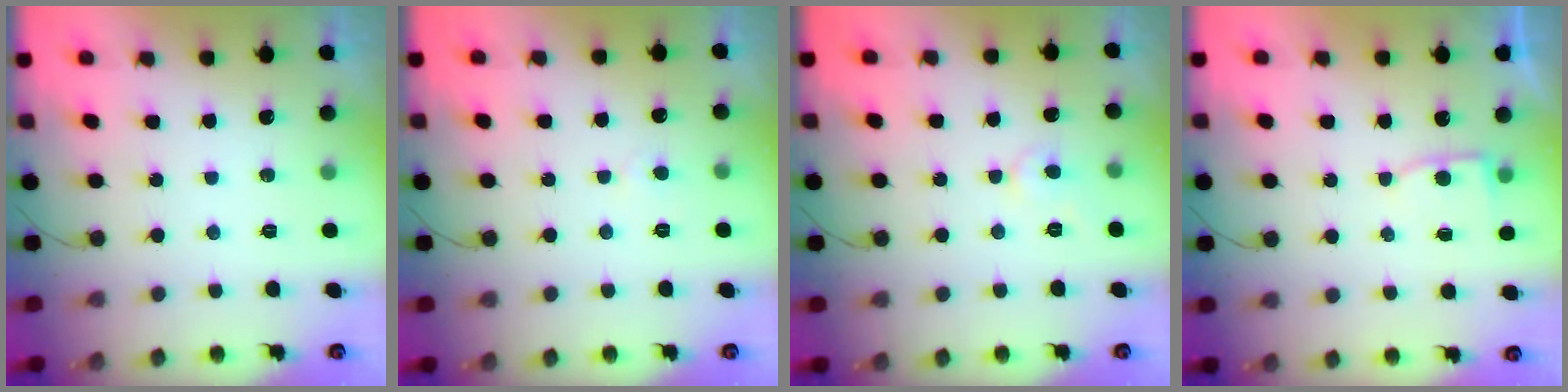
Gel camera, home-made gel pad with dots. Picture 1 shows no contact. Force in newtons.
{"total": 2.4, "press": 2.3, "slide": 0.3}
{"total": 3.8, "press": 3.7, "slide": 0.4}
{"total": 3.6, "press": 3.6, "slide": 0.3}